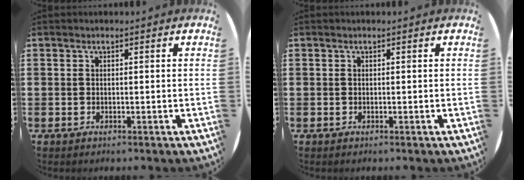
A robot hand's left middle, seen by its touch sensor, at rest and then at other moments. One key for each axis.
{"total": 0.0}